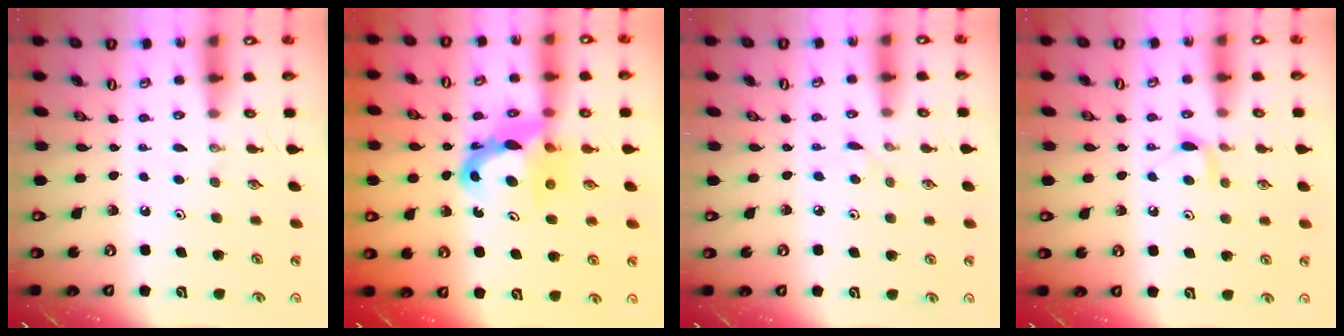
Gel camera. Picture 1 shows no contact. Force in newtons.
{"total": 9.8, "press": 9.8, "slide": 0.5}
{"total": 2.9, "press": 2.9, "slide": 0.3}
{"total": 6.1, "press": 6.0, "slide": 0.8}